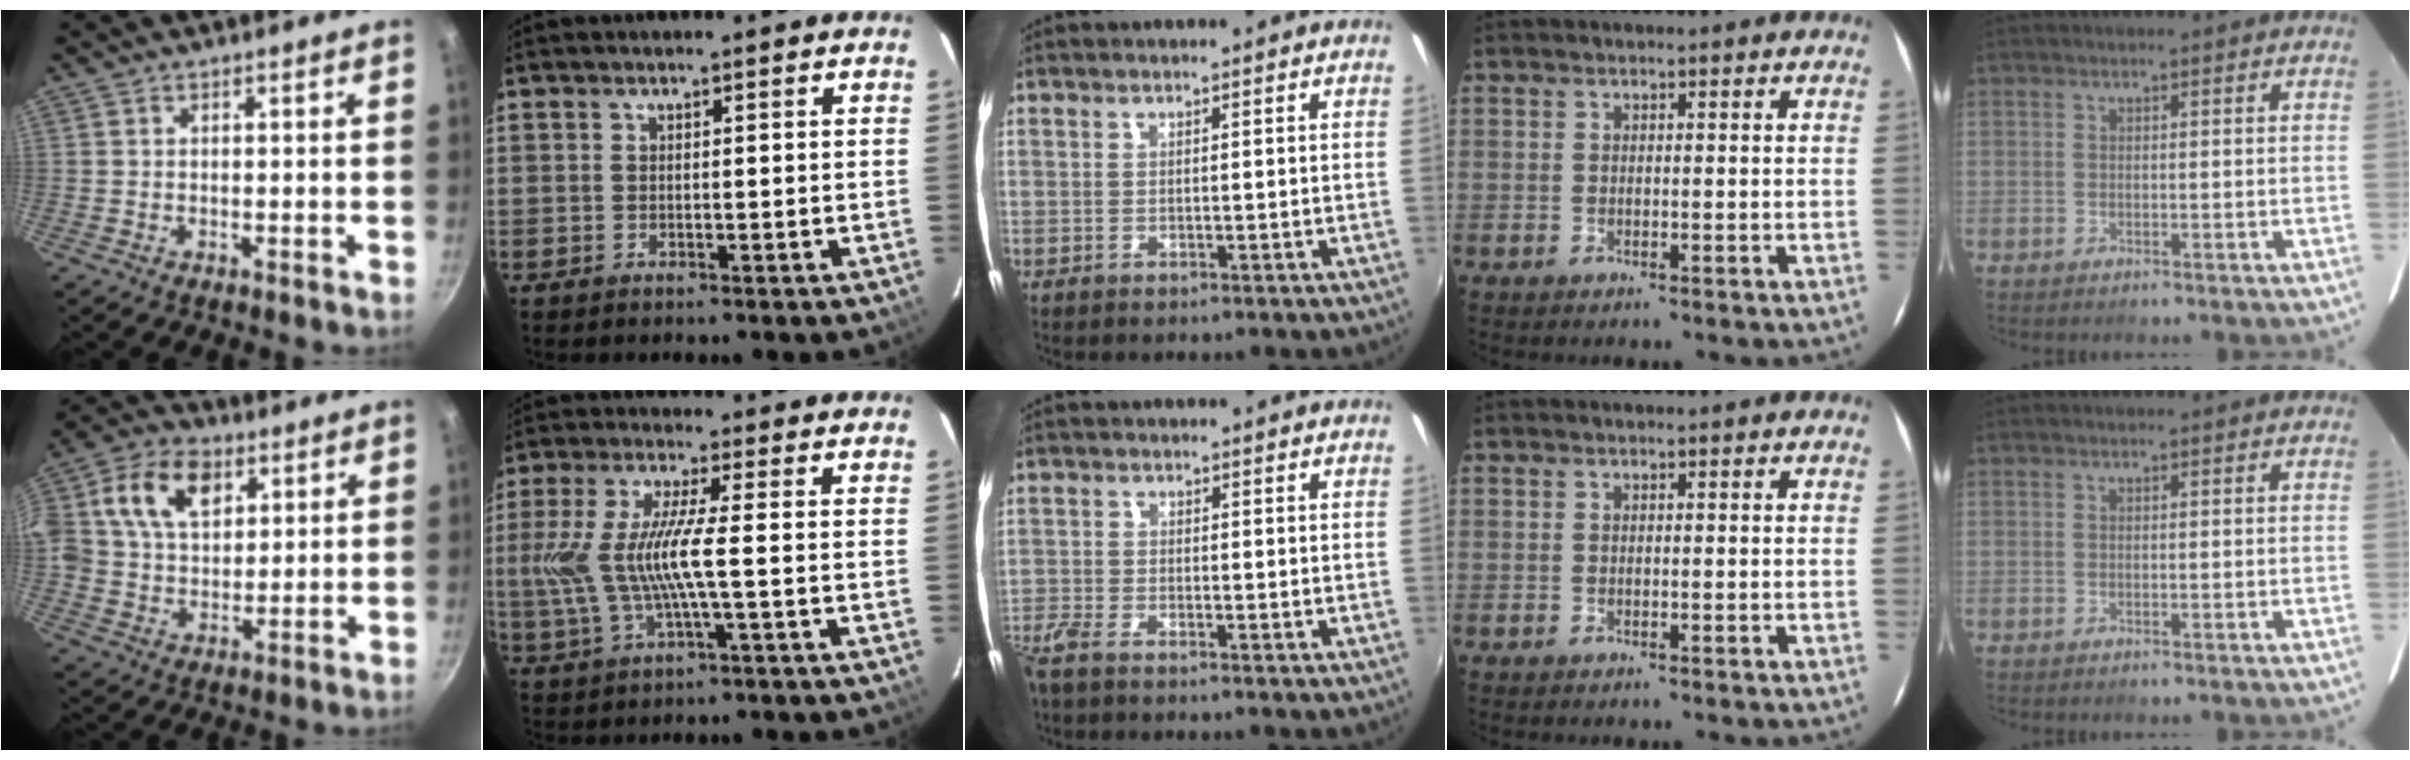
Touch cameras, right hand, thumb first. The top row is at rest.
{"thumb": {"total": 13.7, "force": [4.7, 9.5, 8.7], "torque": [-0.136, 0.002, 0.073]}, "index": {"total": 10.8, "force": [-1.0, 1.3, 10.7], "torque": [-0.220, -0.003, -0.014]}, "middle": {"total": 4.2, "force": [-3.5, 1.0, 2.0], "torque": [-0.057, -0.014, -0.074]}}